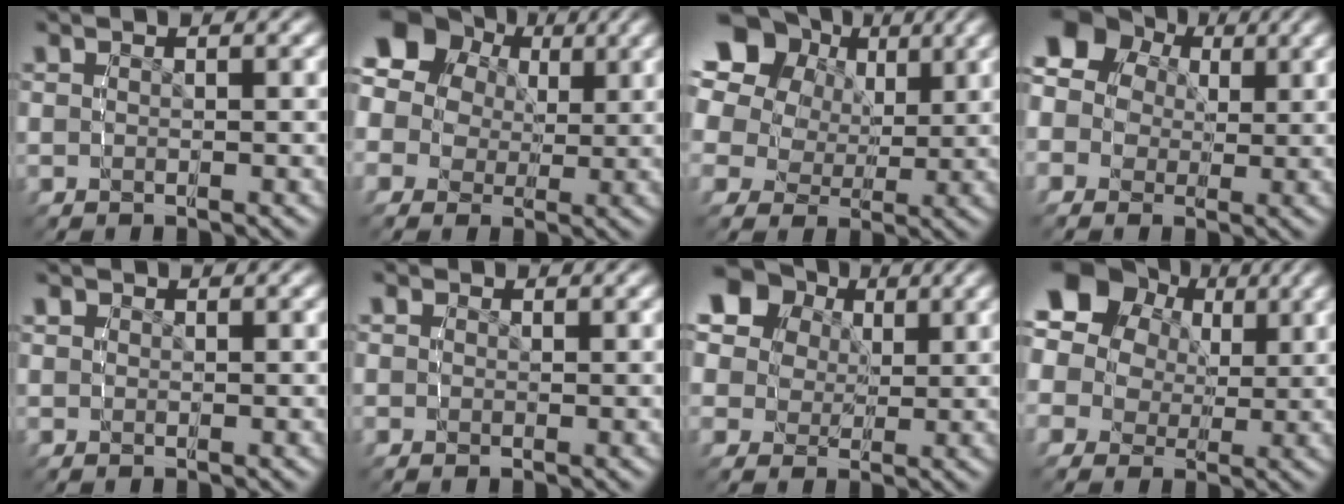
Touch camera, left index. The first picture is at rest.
{"total": 12.3, "force": [3.4, 10.3, 5.8], "torque": [-0.138, -0.010, 0.047]}
{"total": 12.8, "force": [4.7, 10.0, 6.5], "torque": [-0.132, 0.001, 0.068]}
{"total": 10.5, "force": [2.7, 8.9, 4.9], "torque": [-0.104, -0.001, 0.032]}
{"total": 0.7, "force": [0.4, 0.6, 0.0], "torque": [-0.004, -0.009, 0.013]}
{"total": 1.3, "force": [0.1, 1.3, 0.2], "torque": [0.002, -0.008, 0.002]}
{"total": 13.1, "force": [5.5, 10.2, 6.0], "torque": [-0.114, 0.014, 0.078]}
{"total": 12.6, "force": [3.6, 10.6, 6.0], "torque": [-0.145, -0.008, 0.050]}